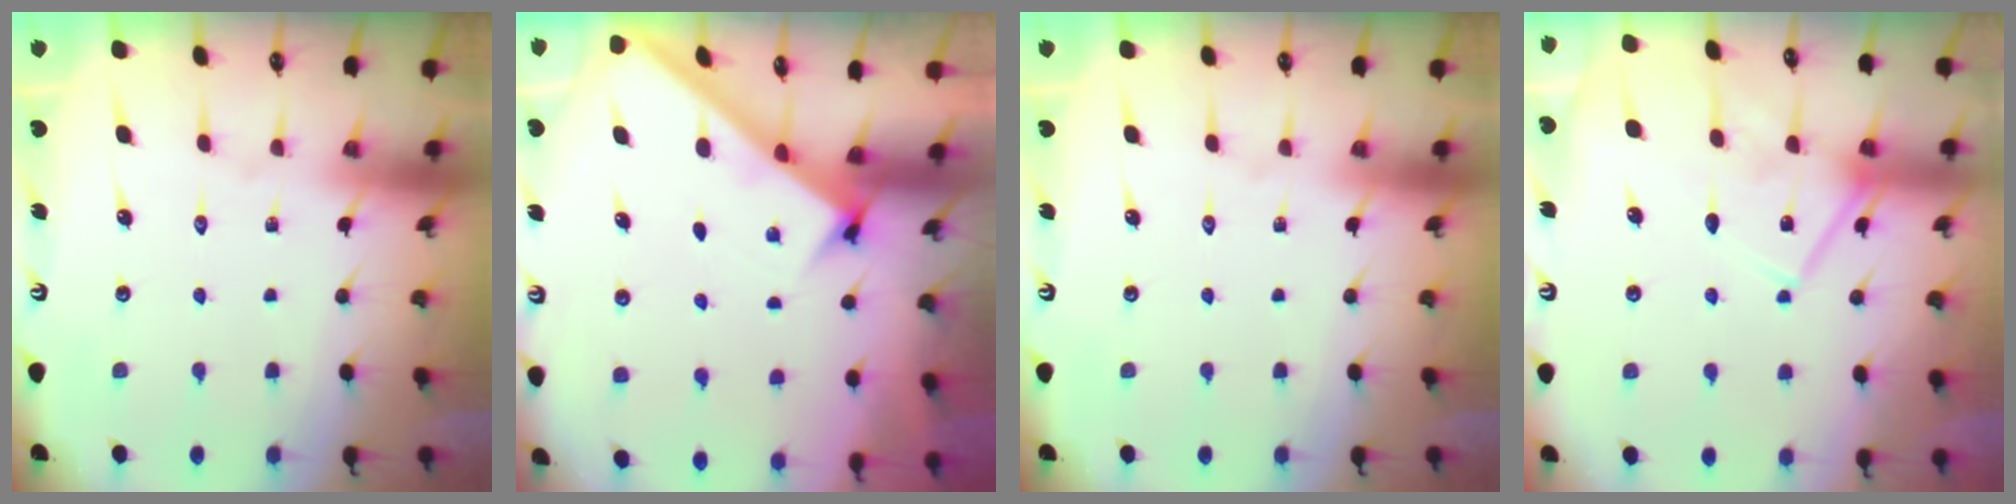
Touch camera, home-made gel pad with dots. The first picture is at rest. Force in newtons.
{"total": 2.5, "press": 2.5, "slide": 0.3}
{"total": 0.0}
{"total": 11.5, "press": 11.5, "slide": 0.4}